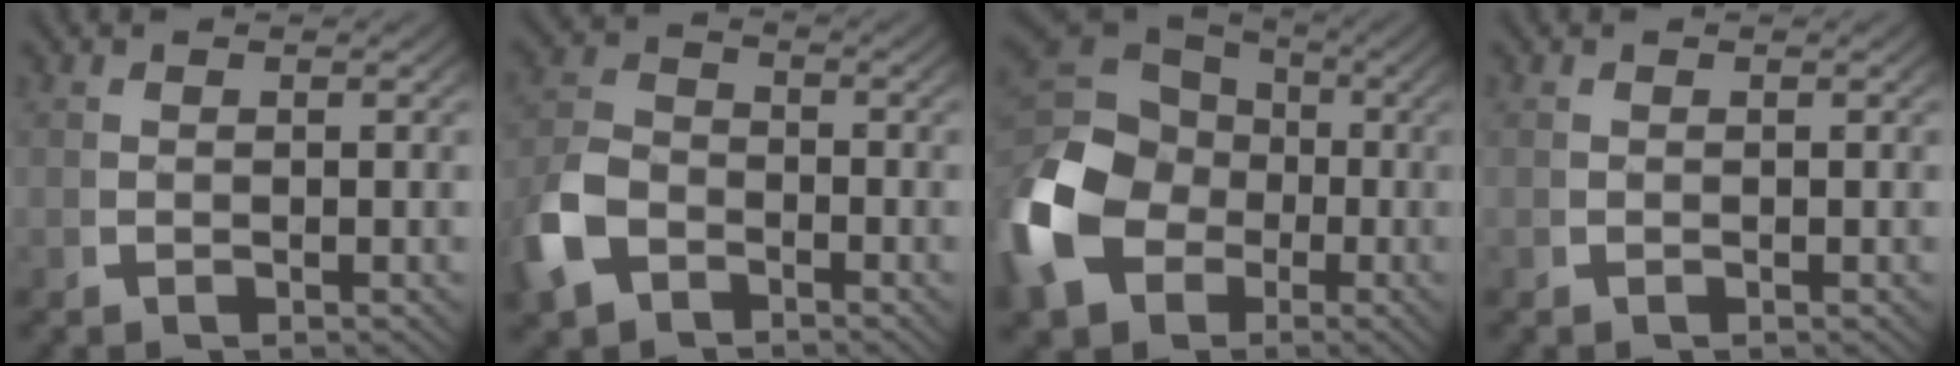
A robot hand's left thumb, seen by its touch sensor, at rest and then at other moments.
{"total": 6.2, "force": [-2.6, 4.6, 3.3], "torque": [-0.096, -0.022, -0.036]}
{"total": 12.7, "force": [-1.2, 9.9, 7.7], "torque": [-0.192, -0.032, 0.000]}
{"total": 0.0}